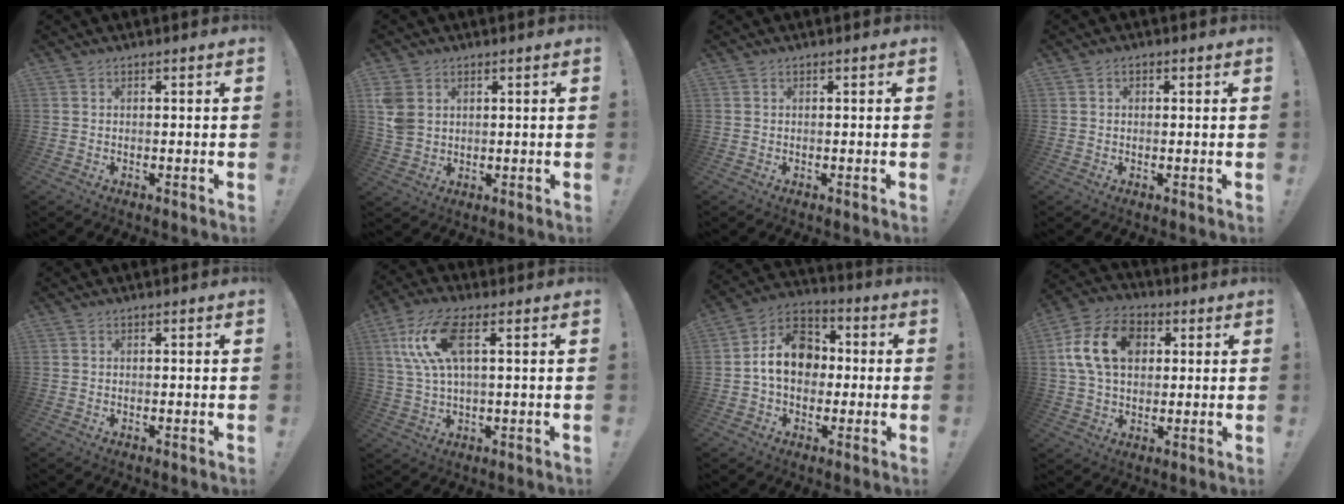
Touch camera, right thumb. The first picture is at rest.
{"total": 6.5, "force": [2.3, 5.0, 3.6], "torque": [-0.069, -0.007, 0.046]}
{"total": 0.0}
{"total": 1.2, "force": [0.0, 1.0, 0.6], "torque": [-0.002, 0.002, -0.002]}
{"total": 0.0}
{"total": 12.9, "force": [4.2, 5.0, 11.1], "torque": [-0.224, 0.000, 0.077]}
{"total": 13.9, "force": [0.4, 11.0, 8.4], "torque": [-0.121, 0.020, 0.017]}
{"total": 16.3, "force": [4.0, 11.9, 10.5], "torque": [-0.182, -0.003, 0.075]}